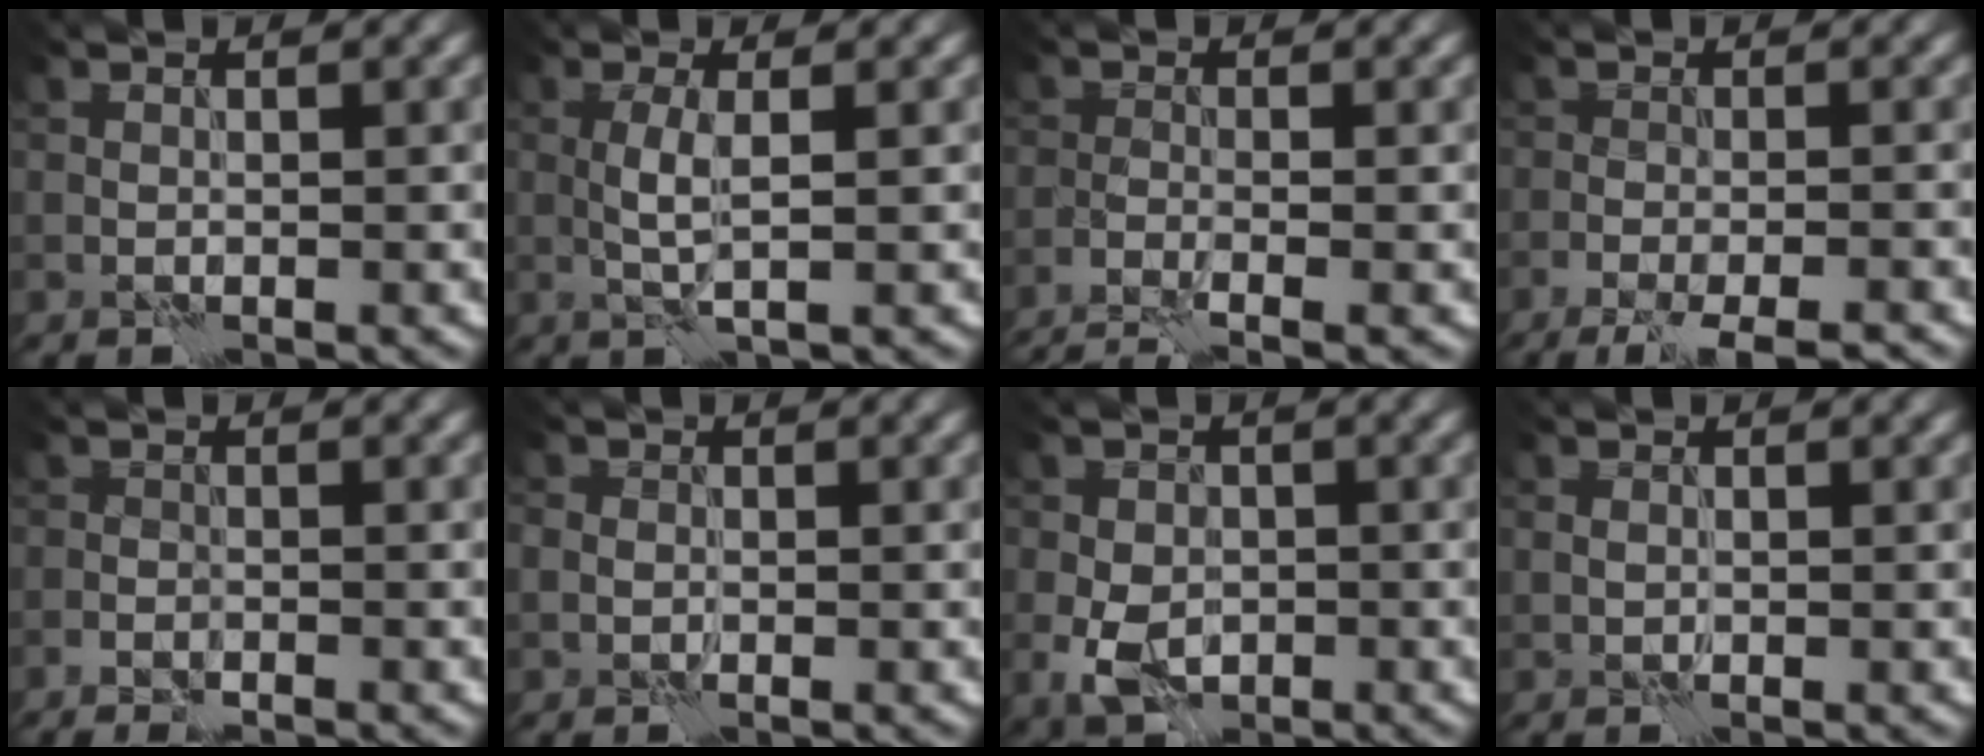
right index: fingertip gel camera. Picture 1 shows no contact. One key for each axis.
{"total": 2.2, "fx": 0.1, "fy": 0.3, "fz": 2.2, "tx": -0.048, "ty": 0.002, "tz": 0.002}
{"total": 4.1, "fx": -3.1, "fy": 0.7, "fz": 2.5, "tx": -0.040, "ty": -0.009, "tz": -0.061}
{"total": 6.7, "fx": -5.2, "fy": 1.7, "fz": 3.9, "tx": -0.055, "ty": -0.011, "tz": -0.070}
{"total": 1.5, "fx": -1.2, "fy": 0.3, "fz": 0.9, "tx": -0.022, "ty": 0.001, "tz": -0.025}
{"total": 1.4, "fx": 0.0, "fy": 1.3, "fz": 0.7, "tx": -0.010, "ty": 0.000, "tz": -0.004}
{"total": 4.7, "fx": -1.1, "fy": 3.5, "fz": 3.0, "tx": -0.063, "ty": -0.010, "tz": -0.025}
{"total": 1.0, "fx": 0.1, "fy": 0.8, "fz": 0.6, "tx": -0.012, "ty": 0.001, "tz": 0.003}